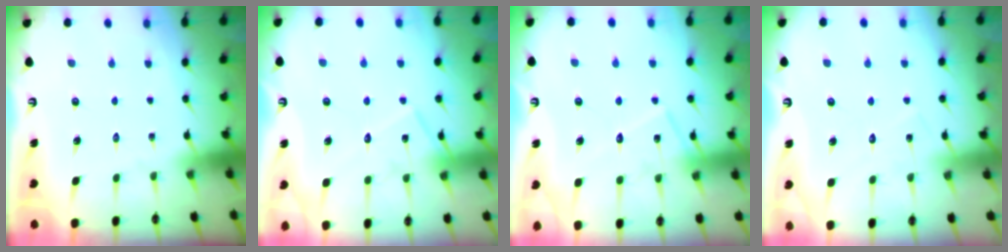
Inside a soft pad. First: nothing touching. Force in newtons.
{"total": 12.1, "press": 12.0, "slide": 0.9}
{"total": 12.6, "press": 12.5, "slide": 0.8}
{"total": 5.5, "press": 5.5, "slide": 0.3}